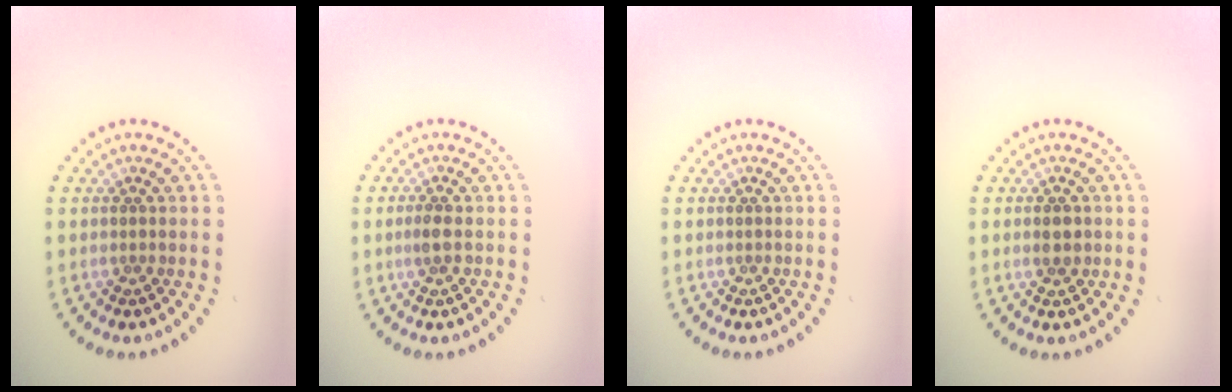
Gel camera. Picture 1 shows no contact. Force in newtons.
{"total": 1.2, "press": 1.2, "slide": 0.3}
{"total": 0.0}
{"total": 1.6, "press": 1.6, "slide": 0.2}